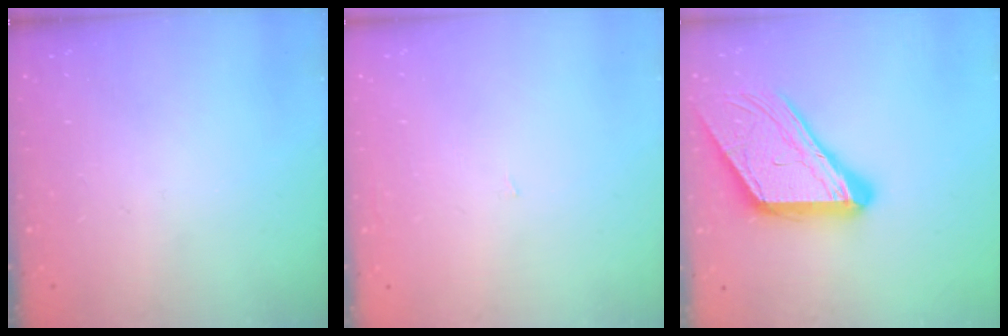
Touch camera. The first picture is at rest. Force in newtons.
{"total": 0.9, "press": 0.9, "slide": 0.0}
{"total": 17.8, "press": 17.7, "slide": 1.8}